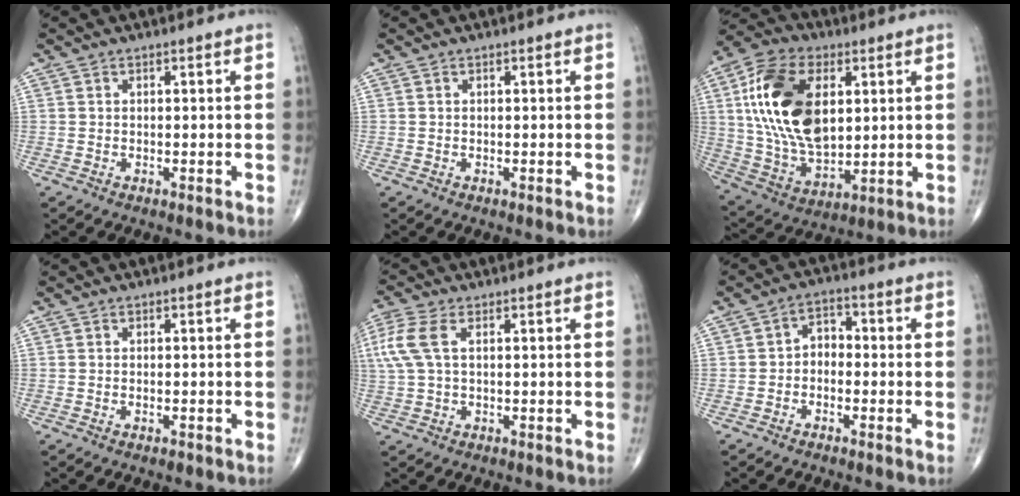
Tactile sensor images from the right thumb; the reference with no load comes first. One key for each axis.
{"total": 0.0}
{"total": 21.3, "fx": 4.6, "fy": 12.4, "fz": 16.6, "tx": -0.304, "ty": -0.011, "tz": 0.086}
{"total": 0.8, "fx": -0.4, "fy": 0.3, "fz": 0.6, "tx": -0.011, "ty": 0.000, "tz": -0.005}
{"total": 7.4, "fx": 1.9, "fy": 3.7, "fz": 6.1, "tx": -0.176, "ty": 0.022, "tz": 0.037}
{"total": 4.0, "fx": -1.0, "fy": 2.9, "fz": 2.6, "tx": -0.024, "ty": 0.024, "tz": -0.032}